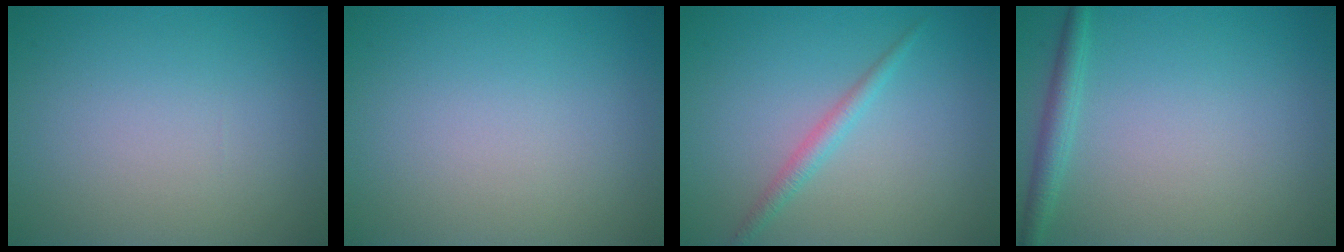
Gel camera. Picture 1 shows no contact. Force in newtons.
{"total": 0.0}
{"total": 1.6, "press": 1.6, "slide": 0.1}
{"total": 1.8, "press": 1.8, "slide": 0.1}